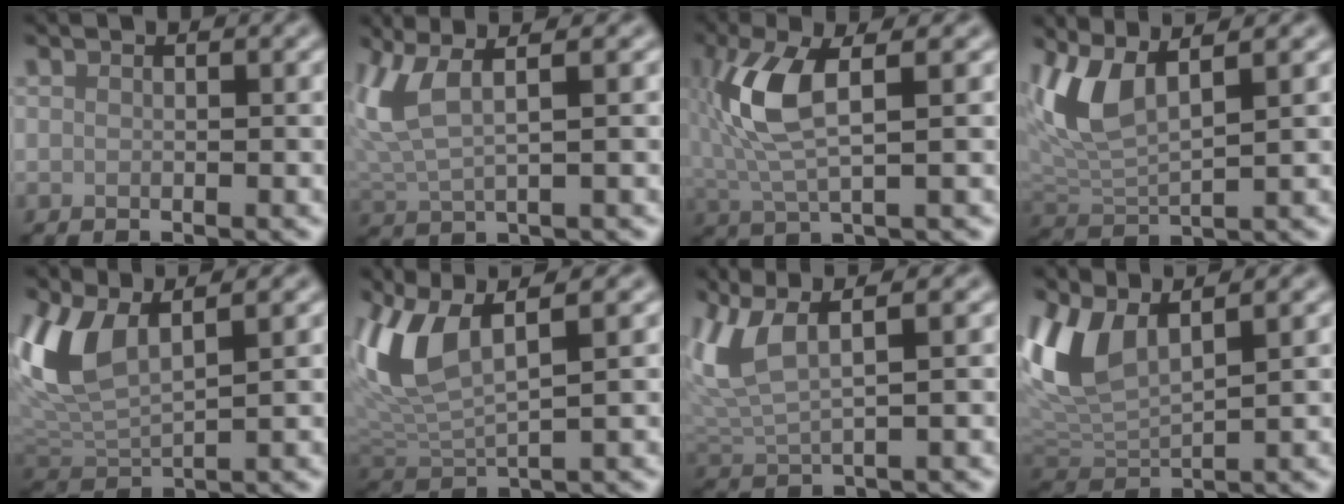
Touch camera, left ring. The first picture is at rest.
{"total": 4.6, "force": [2.3, 1.2, 3.8], "torque": [-0.097, 0.006, 0.049]}
{"total": 5.9, "force": [1.2, 1.9, 5.5], "torque": [-0.133, 0.004, 0.022]}
{"total": 4.9, "force": [2.5, 1.5, 3.9], "torque": [-0.096, 0.000, 0.052]}
{"total": 5.7, "force": [2.6, 2.4, 4.4], "torque": [-0.111, -0.003, 0.054]}
{"total": 6.8, "force": [3.0, 2.2, 5.6], "torque": [-0.132, 0.005, 0.060]}
{"total": 4.9, "force": [2.9, 1.2, 3.8], "torque": [-0.097, 0.009, 0.060]}
{"total": 6.0, "force": [2.9, 2.7, 4.5], "torque": [-0.114, -0.002, 0.060]}